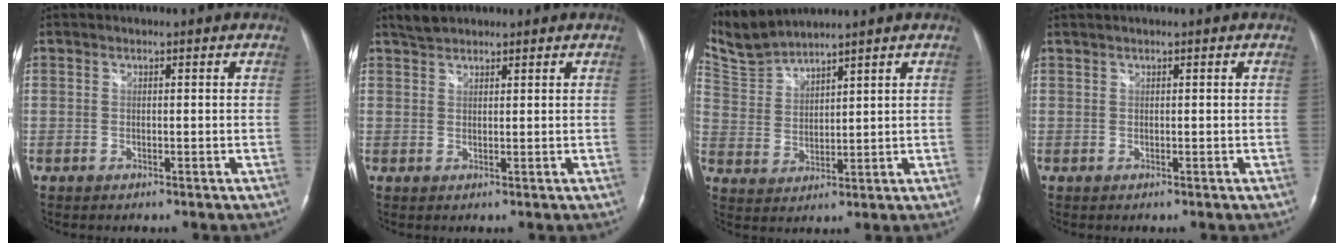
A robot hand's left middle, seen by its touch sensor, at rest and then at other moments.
{"total": 2.6, "force": [2.3, 1.0, 0.7], "torque": [-0.018, 0.011, 0.041]}
{"total": 6.3, "force": [6.3, -0.4, 0.2], "torque": [-0.024, 0.011, 0.142]}
{"total": 0.5, "force": [0.5, -0.1, 0.2], "torque": [-0.010, 0.012, 0.015]}